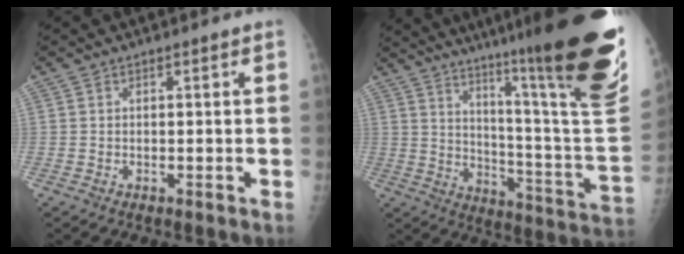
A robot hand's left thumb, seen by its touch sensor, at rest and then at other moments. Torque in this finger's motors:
{"motor_torque": [3.55, 1.15, 1.54, -1.23, 0.54]}